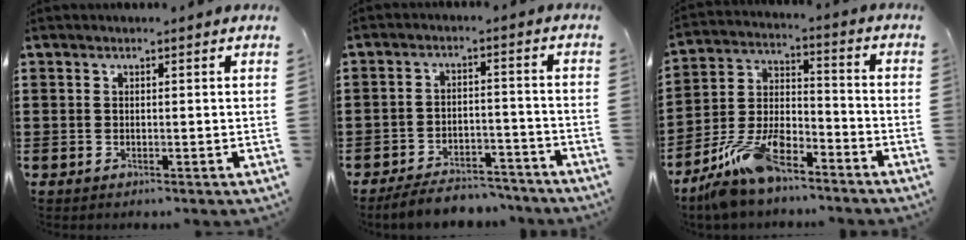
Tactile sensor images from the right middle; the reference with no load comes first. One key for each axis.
{"total": 5.4, "fx": -5.2, "fy": 0.9, "fz": 1.1, "tx": -0.021, "ty": 0.008, "tz": -0.104}
{"total": 10.7, "fx": -8.3, "fy": 3.8, "fz": 5.6, "tx": -0.125, "ty": 0.019, "tz": -0.160}